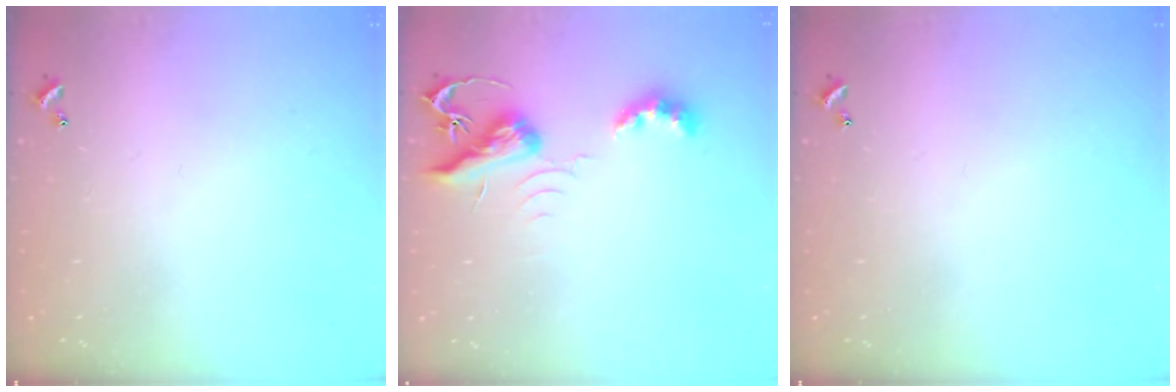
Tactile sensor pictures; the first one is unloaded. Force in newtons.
{"total": 6.6, "press": 6.6, "slide": 0.3}
{"total": 0.0}